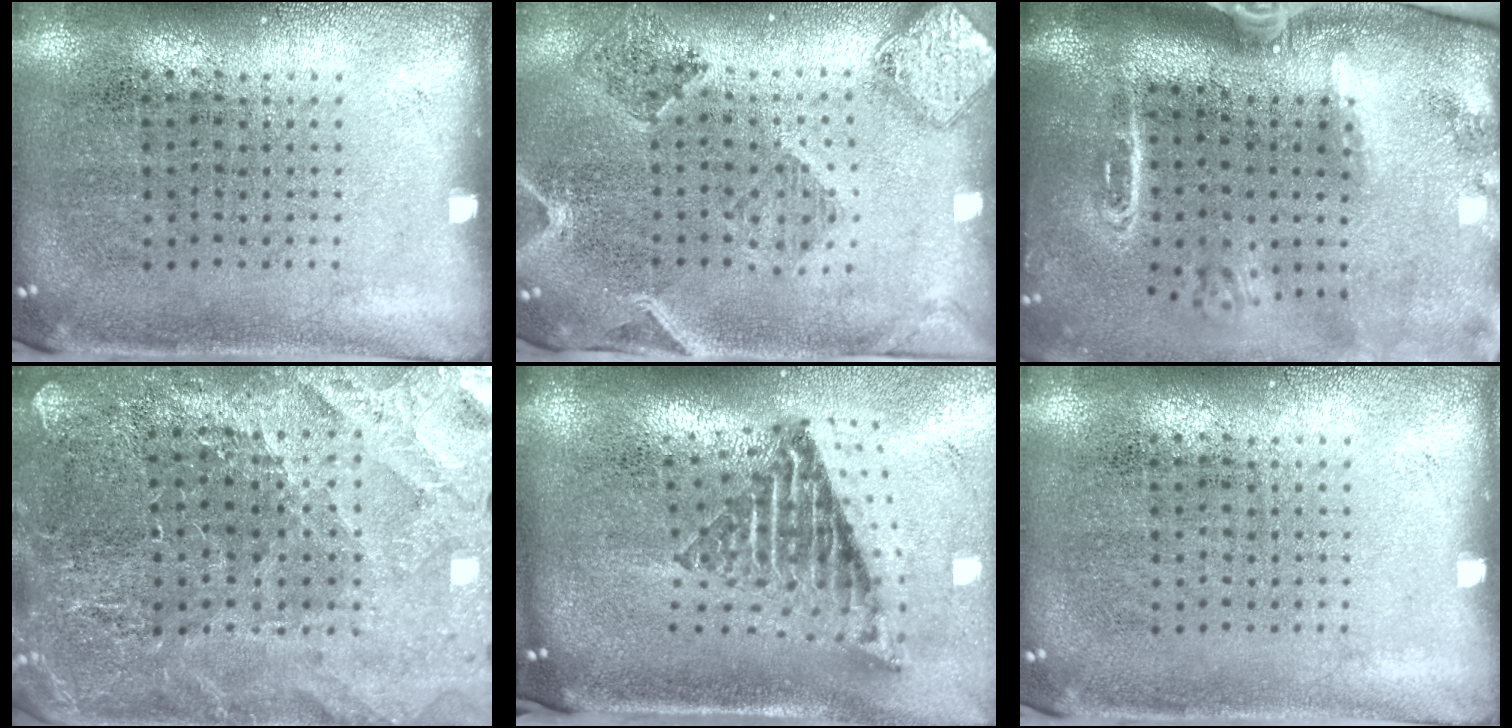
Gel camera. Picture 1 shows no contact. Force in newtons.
{"total": 1.4, "press": 1.4, "slide": 0.3}
{"total": 3.1, "press": 2.1, "slide": 2.3}
{"total": 3.2, "press": 3.2, "slide": 0.6}
{"total": 2.6, "press": 1.7, "slide": 2.0}
{"total": 0.0}